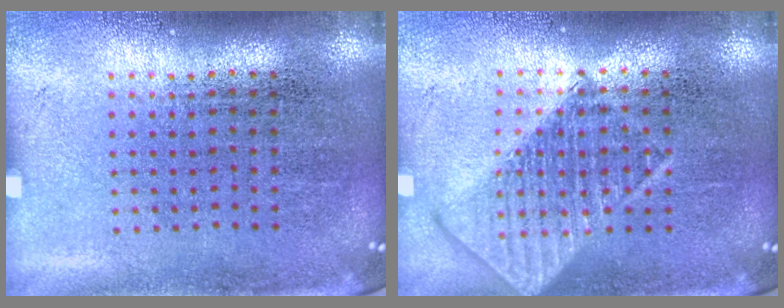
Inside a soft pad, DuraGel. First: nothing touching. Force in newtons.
{"total": 2.8, "press": 2.8, "slide": 0.3}